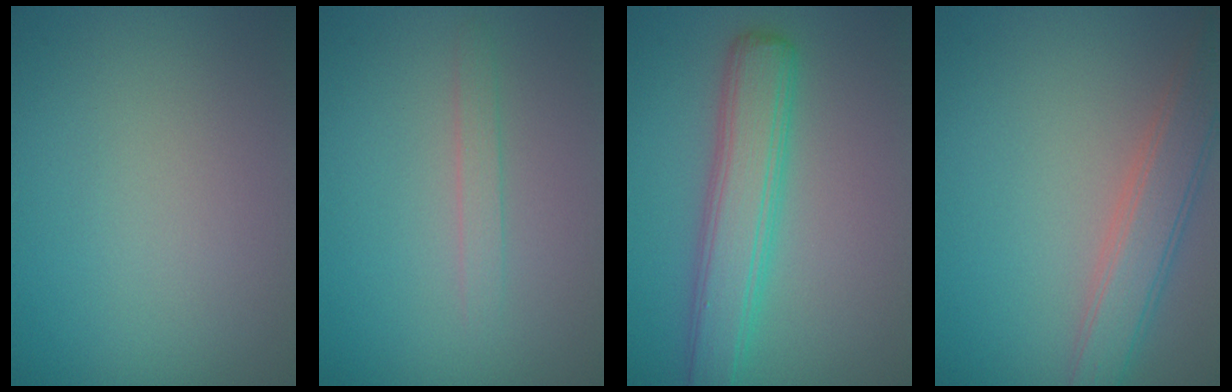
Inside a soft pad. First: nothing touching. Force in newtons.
{"total": 1.2, "press": 1.2, "slide": 0.1}
{"total": 5.3, "press": 5.3, "slide": 0.1}
{"total": 4.2, "press": 4.2, "slide": 0.3}